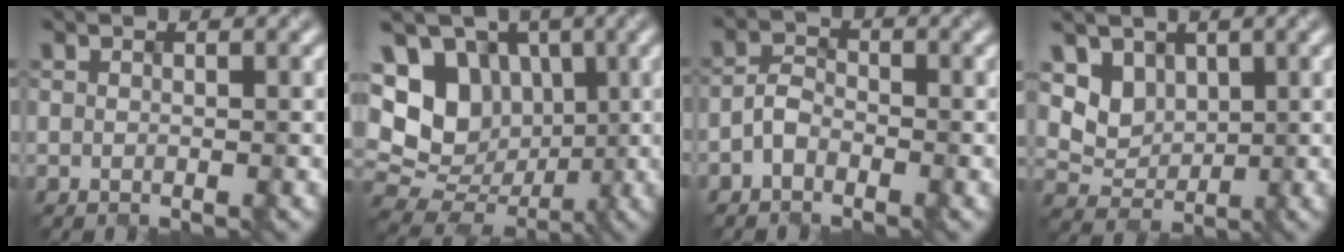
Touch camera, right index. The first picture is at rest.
{"total": 13.0, "force": [2.5, 10.8, 6.8], "torque": [-0.138, 0.033, 0.023]}
{"total": 2.3, "force": [-1.5, 1.4, 1.2], "torque": [-0.018, 0.009, -0.036]}
{"total": 3.8, "force": [1.5, 3.1, 1.6], "torque": [-0.040, -0.005, 0.029]}